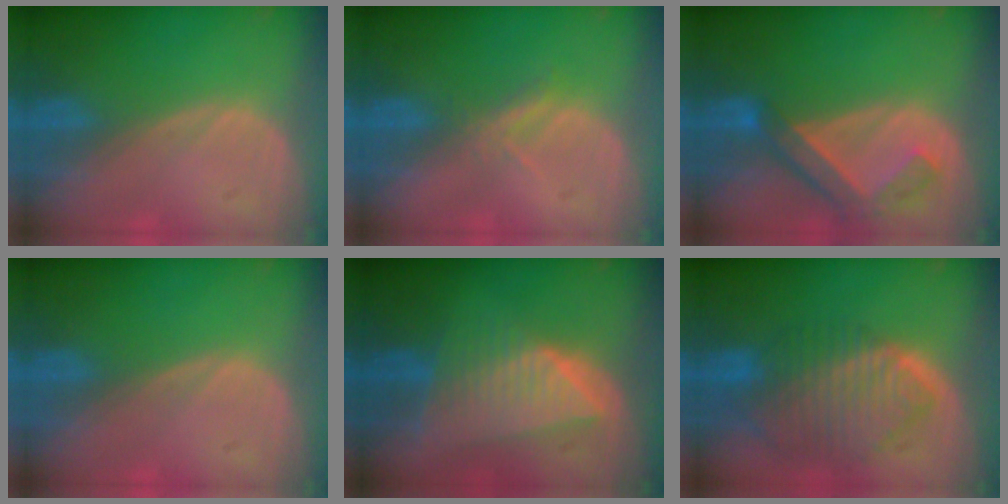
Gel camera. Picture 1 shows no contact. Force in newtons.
{"total": 2.1, "press": 1.9, "slide": 0.9}
{"total": 6.6, "press": 5.9, "slide": 3.0}
{"total": 0.0}
{"total": 8.4, "press": 7.6, "slide": 3.7}
{"total": 10.0, "press": 8.5, "slide": 5.2}